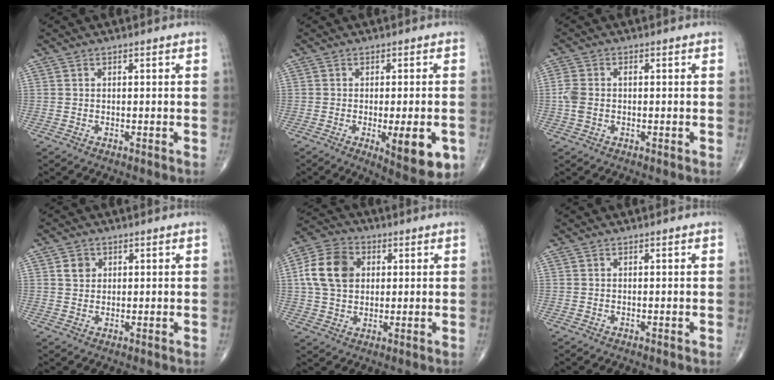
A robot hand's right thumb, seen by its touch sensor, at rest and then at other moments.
{"total": 10.9, "force": [-3.3, 3.4, 9.9], "torque": [-0.123, -0.011, -0.036]}
{"total": 3.8, "force": [-0.3, 2.6, 2.8], "torque": [-0.081, 0.015, -0.010]}
{"total": 2.8, "force": [1.0, 2.3, 1.0], "torque": [-0.007, -0.004, 0.016]}
{"total": 11.6, "force": [2.1, 8.7, 7.4], "torque": [-0.124, 0.011, 0.033]}
{"total": 0.0}